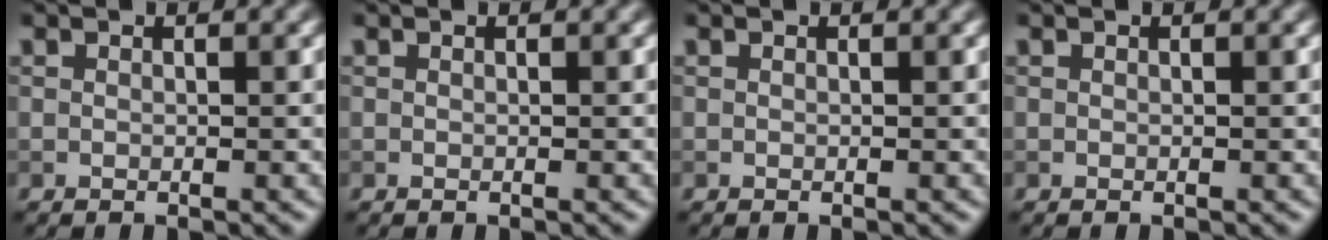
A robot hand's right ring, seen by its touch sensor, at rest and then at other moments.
{"total": 0.0}
{"total": 0.0}
{"total": 0.0}